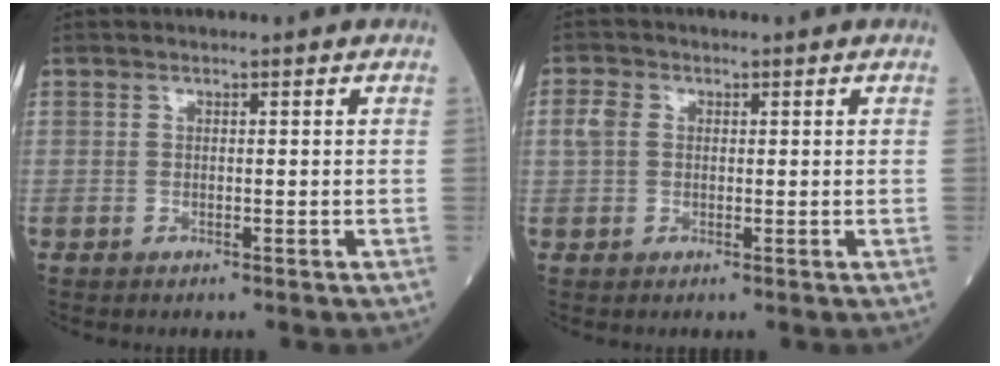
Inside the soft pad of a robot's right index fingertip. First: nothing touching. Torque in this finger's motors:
{"motor_torque": [0.24, 0.04, 0.02, 0.05]}